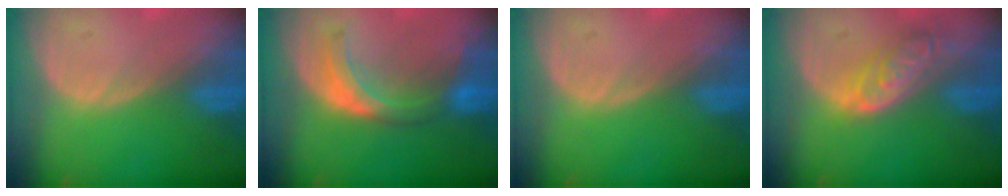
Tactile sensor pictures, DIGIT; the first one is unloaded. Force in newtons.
{"total": 6.6, "press": 6.6, "slide": 0.6}
{"total": 0.0}
{"total": 6.3, "press": 5.7, "slide": 2.8}